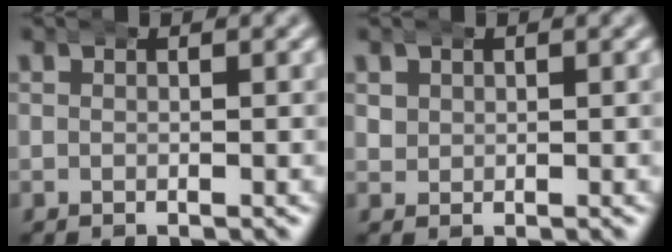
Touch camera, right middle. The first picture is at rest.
{"total": 1.3, "force": [0.5, 1.1, 0.3], "torque": [-0.013, -0.009, 0.021]}